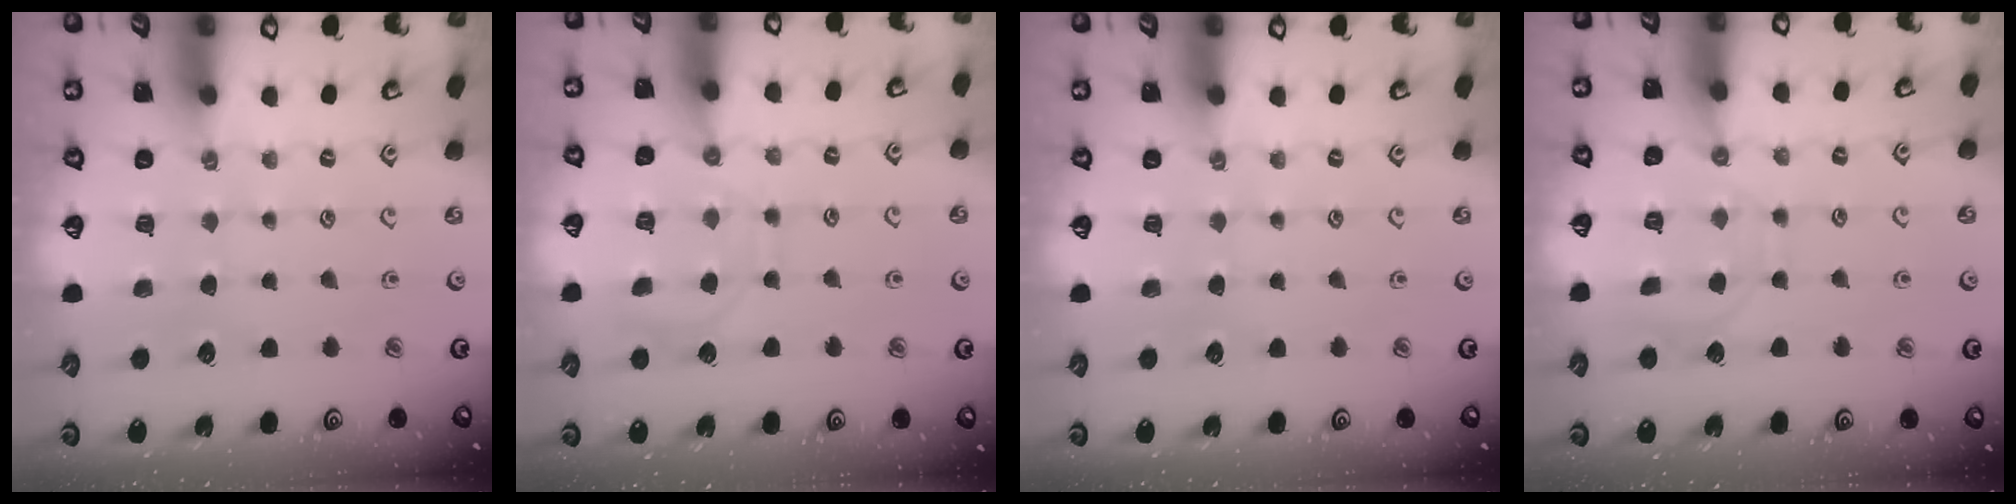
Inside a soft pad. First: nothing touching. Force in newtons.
{"total": 9.0, "press": 9.0, "slide": 0.8}
{"total": 0.0}
{"total": 7.4, "press": 7.4, "slide": 0.7}